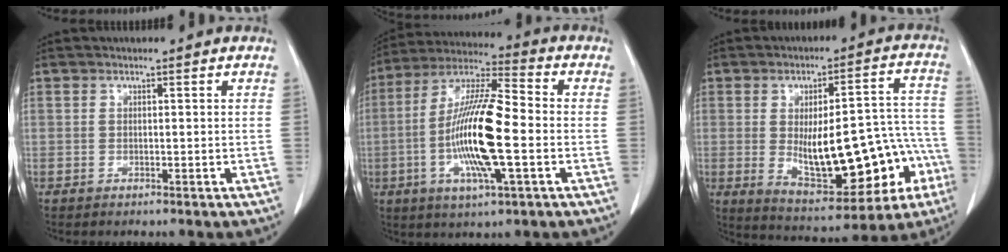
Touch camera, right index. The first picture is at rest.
{"total": 16.1, "force": [-2.8, 2.3, 15.7], "torque": [-0.307, -0.002, -0.054]}
{"total": 20.5, "force": [-4.6, 8.2, 18.2], "torque": [-0.215, 0.034, -0.037]}